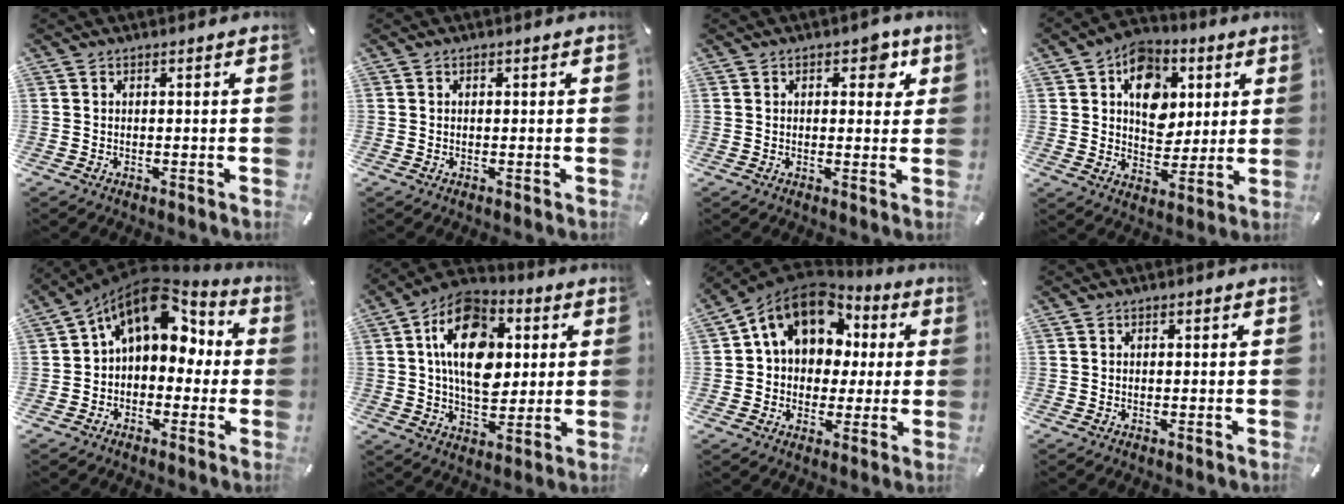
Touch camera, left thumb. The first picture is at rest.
{"total": 0.5, "force": [0.1, 0.5, 0.2], "torque": [-0.004, 0.002, 0.000]}
{"total": 5.4, "force": [2.1, 3.1, 3.8], "torque": [-0.034, -0.005, 0.024]}
{"total": 12.9, "force": [3.7, 10.3, 6.8], "torque": [-0.092, -0.008, 0.066]}
{"total": 14.4, "force": [5.9, 9.6, 9.1], "torque": [-0.148, -0.027, 0.102]}
{"total": 17.7, "force": [3.8, 11.8, 12.7], "torque": [-0.216, -0.001, 0.065]}
{"total": 14.4, "force": [5.5, 11.2, 7.0], "torque": [-0.121, -0.019, 0.104]}
{"total": 0.7, "force": [0.0, 0.6, 0.3], "torque": [-0.007, 0.003, -0.001]}